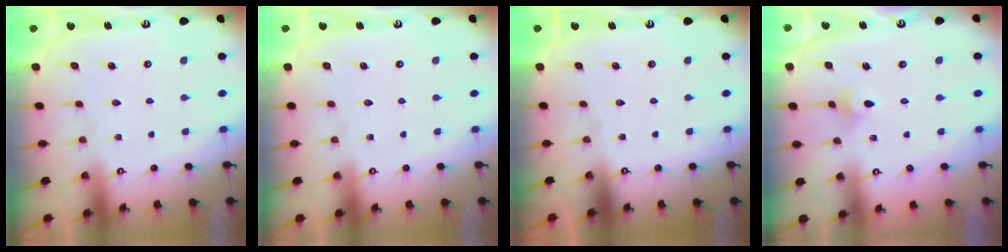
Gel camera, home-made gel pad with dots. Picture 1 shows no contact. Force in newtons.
{"total": 0.0}
{"total": 0.0}
{"total": 2.9, "press": 2.9, "slide": 0.6}